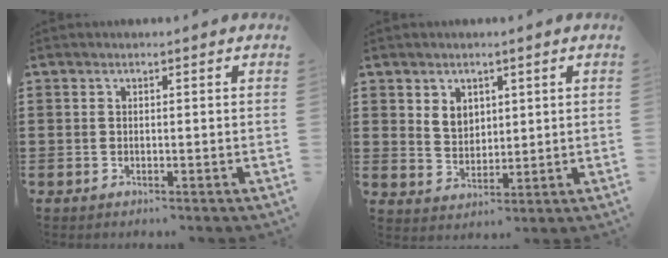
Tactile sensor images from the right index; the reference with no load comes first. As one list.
[{"total": 3.8, "force": [2.1, 2.9, 1.3], "torque": [-0.036, 0.011, 0.039]}]